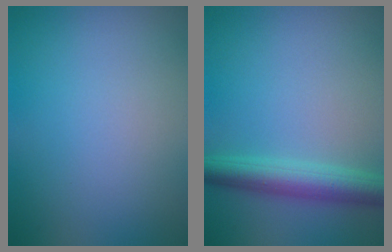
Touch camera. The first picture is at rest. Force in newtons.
{"total": 4.3, "press": 4.3, "slide": 0.1}